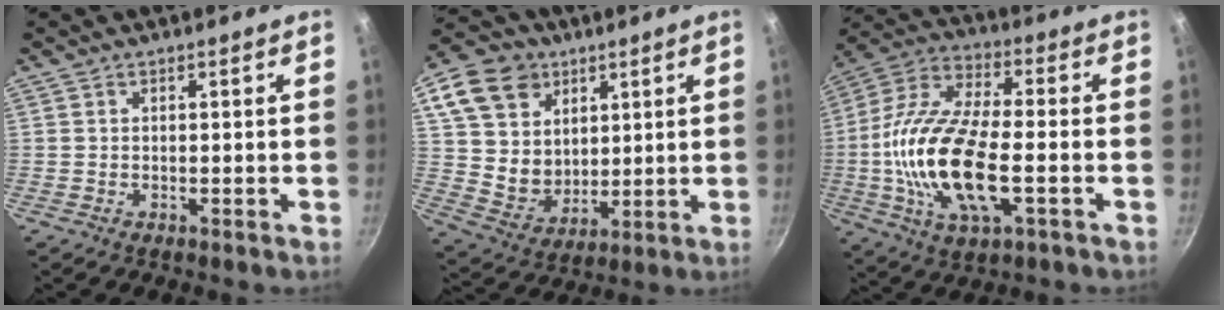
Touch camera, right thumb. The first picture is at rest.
{"total": 18.2, "force": [8.1, 14.2, 8.0], "torque": [-0.130, -0.011, 0.159]}
{"total": 20.6, "force": [-3.5, 8.6, 18.4], "torque": [-0.362, 0.020, -0.081]}